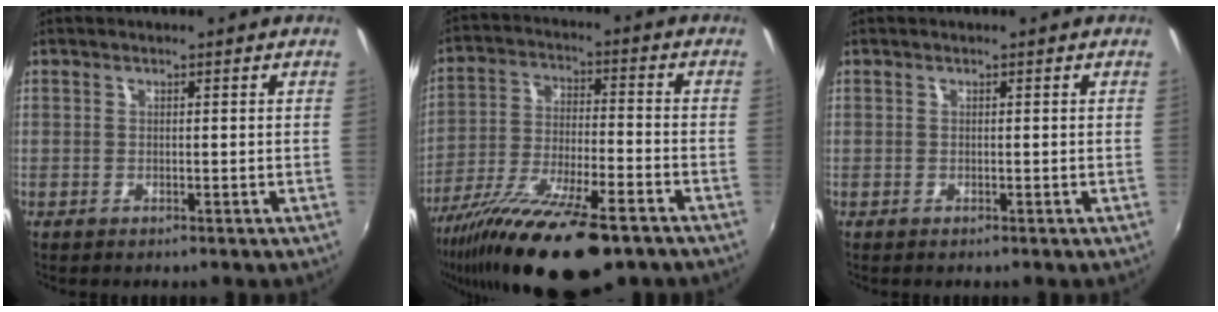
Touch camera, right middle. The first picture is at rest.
{"total": 21.0, "force": [-14.9, 5.1, 13.9], "torque": [-0.265, -0.056, -0.253]}
{"total": 0.0}